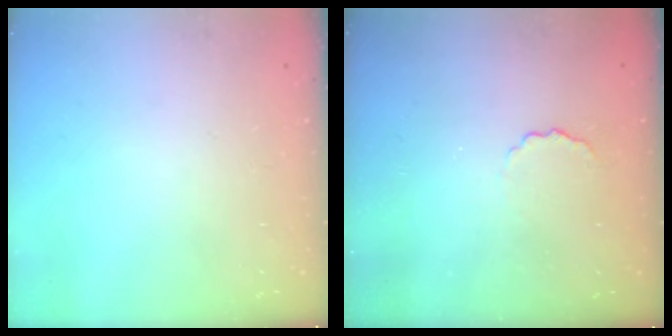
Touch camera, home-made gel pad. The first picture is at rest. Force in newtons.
{"total": 3.2, "press": 3.1, "slide": 0.9}